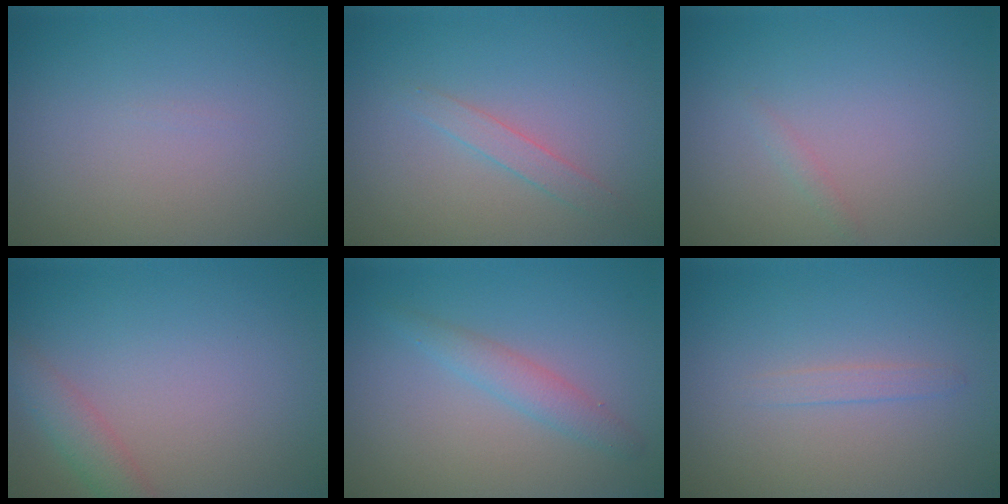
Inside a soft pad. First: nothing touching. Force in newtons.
{"total": 1.4, "press": 1.4, "slide": 0.0}
{"total": 0.7, "press": 0.7, "slide": 0.0}
{"total": 2.3, "press": 2.3, "slide": 0.1}
{"total": 2.9, "press": 2.9, "slide": 0.4}
{"total": 0.9, "press": 0.9, "slide": 0.1}